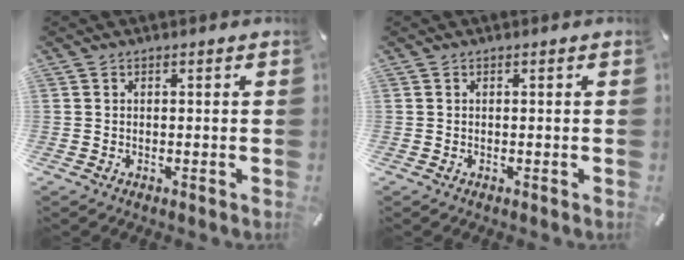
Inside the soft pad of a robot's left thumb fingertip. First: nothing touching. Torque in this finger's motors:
{"motor_torque": [0.00, 0.00, -0.05, 0.08, 0.00]}